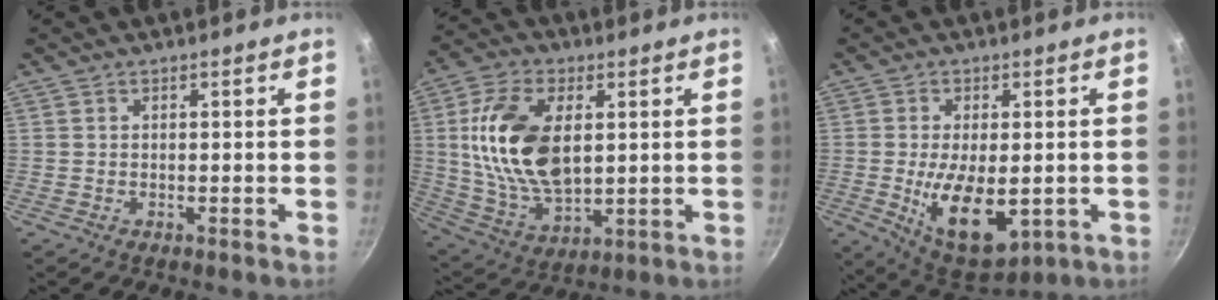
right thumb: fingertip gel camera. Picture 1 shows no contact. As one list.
[{"total": 18.5, "force": [3.0, 10.2, 15.1], "torque": [-0.287, -0.011, 0.062]}, {"total": 13.0, "force": [-2.3, 6.5, 11.0], "torque": [-0.173, -0.018, -0.017]}]